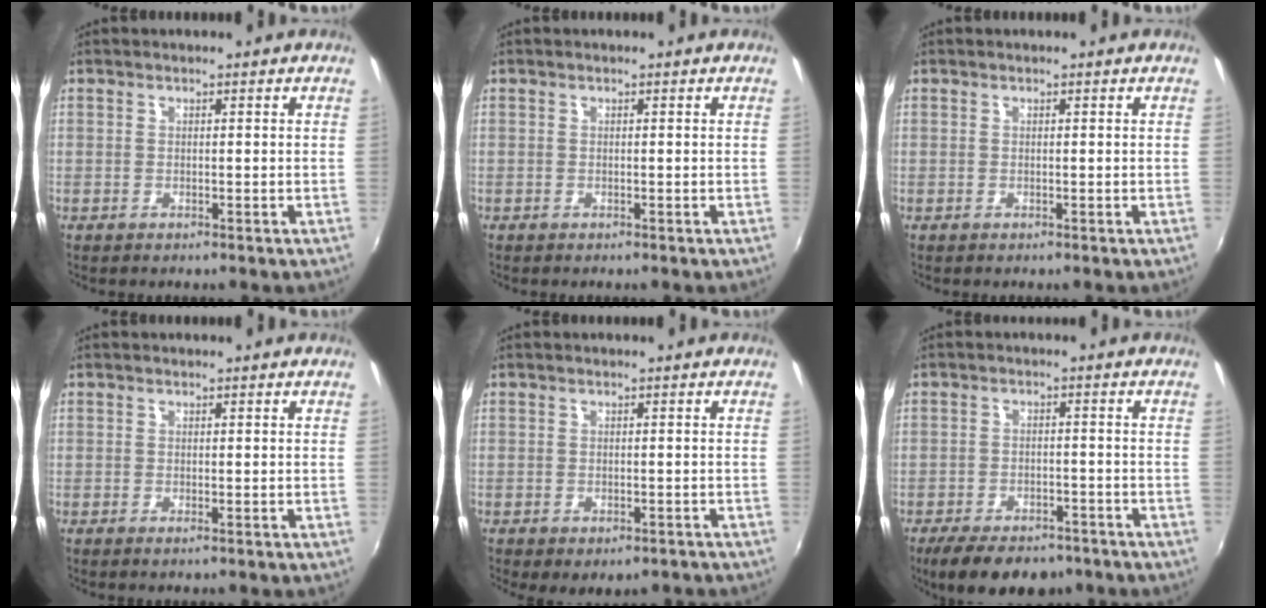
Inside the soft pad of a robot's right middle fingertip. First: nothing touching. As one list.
[{"total": 0.0}, {"total": 0.0}, {"total": 0.0}, {"total": 4.6, "force": [-2.9, 2.3, 2.7], "torque": [-0.051, -0.025, -0.034]}, {"total": 11.7, "force": [-8.8, 5.1, 5.8], "torque": [-0.129, -0.018, -0.133]}]